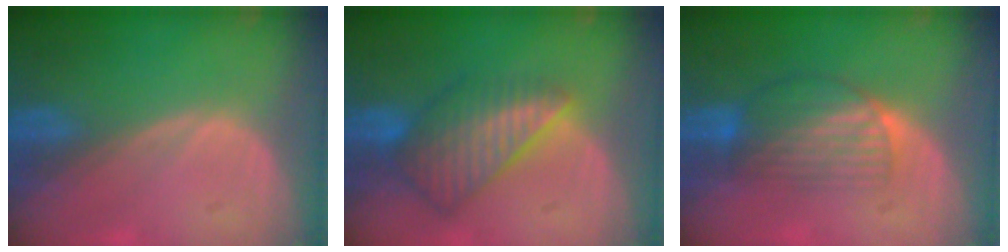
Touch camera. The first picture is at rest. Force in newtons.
{"total": 8.4, "press": 7.3, "slide": 4.1}
{"total": 6.9, "press": 6.1, "slide": 3.2}